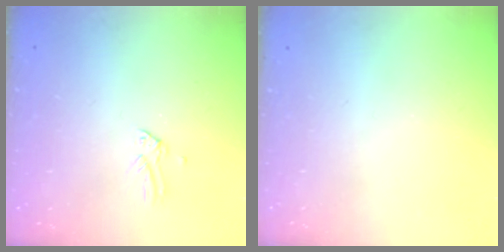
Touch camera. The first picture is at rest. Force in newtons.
{"total": 0.0}